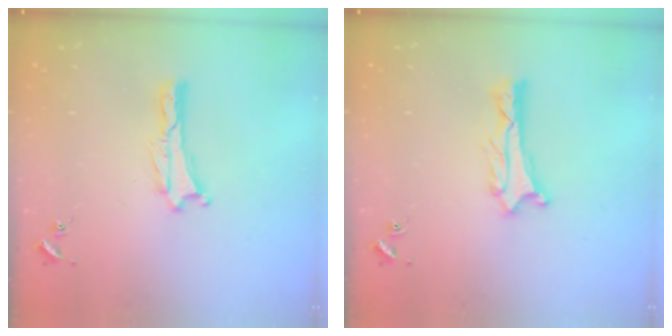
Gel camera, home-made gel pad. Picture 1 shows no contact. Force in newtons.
{"total": 0.7, "press": 0.7, "slide": 0.1}